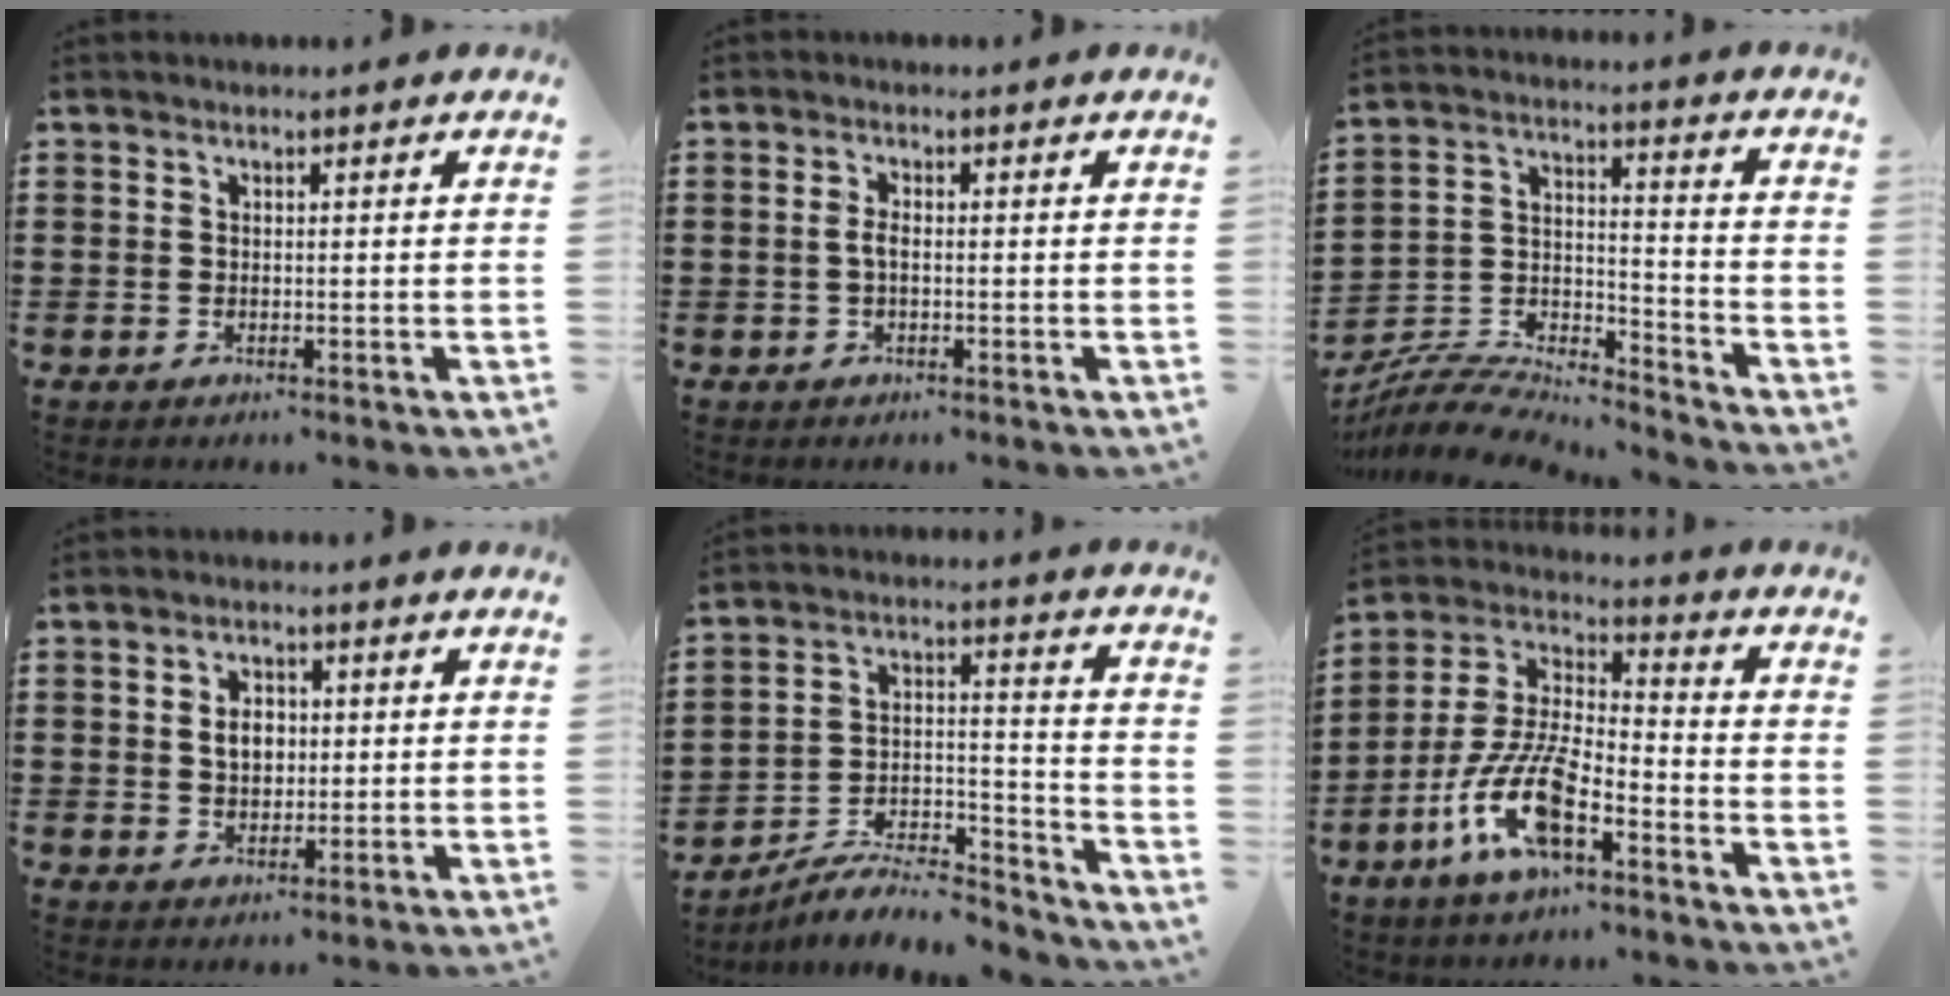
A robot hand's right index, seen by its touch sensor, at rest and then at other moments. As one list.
[{"total": 1.8, "force": [-0.4, 0.5, 1.7], "torque": [-0.047, -0.005, -0.012]}, {"total": 7.0, "force": [-6.8, 1.0, 1.6], "torque": [-0.036, 0.000, -0.136]}, {"total": 3.6, "force": [0.3, 2.6, 2.5], "torque": [-0.047, 0.007, 0.001]}, {"total": 8.5, "force": [-7.8, 1.7, 3.1], "torque": [-0.047, 0.018, -0.148]}, {"total": 12.0, "force": [-6.5, 3.9, 9.3], "torque": [-0.221, -0.008, -0.130]}]